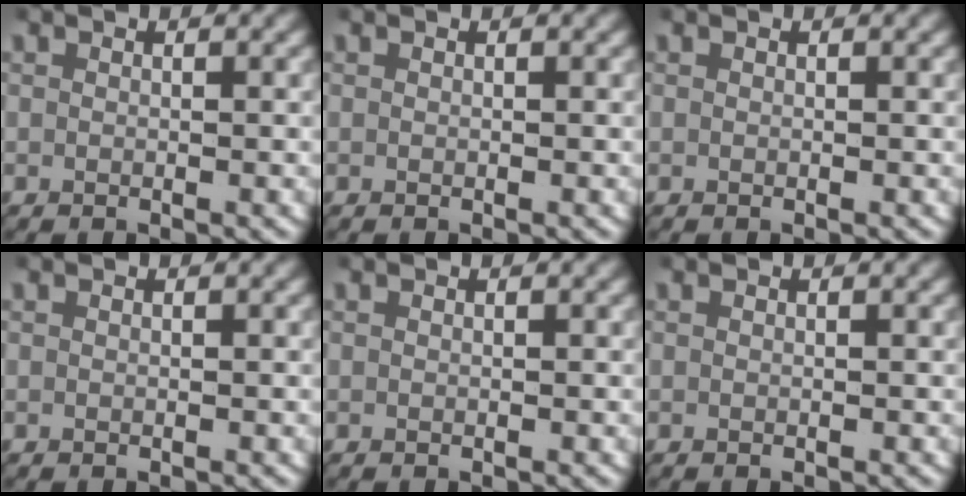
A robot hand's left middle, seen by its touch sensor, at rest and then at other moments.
{"total": 0.0}
{"total": 0.0}
{"total": 0.0}
{"total": 0.0}
{"total": 0.0}